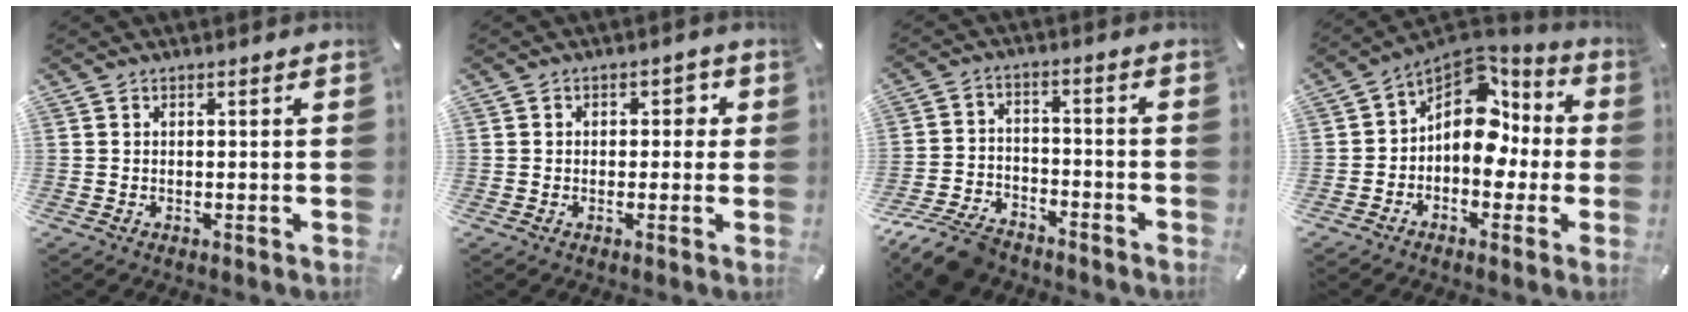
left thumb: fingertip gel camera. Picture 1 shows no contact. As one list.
[{"total": 2.8, "force": [-0.3, 2.2, 1.7], "torque": [-0.012, 0.004, -0.016]}, {"total": 10.3, "force": [-8.4, 4.3, 3.9], "torque": [-0.077, 0.040, -0.161]}, {"total": 13.4, "force": [1.6, 9.8, 9.0], "torque": [-0.152, -0.018, 0.023]}]